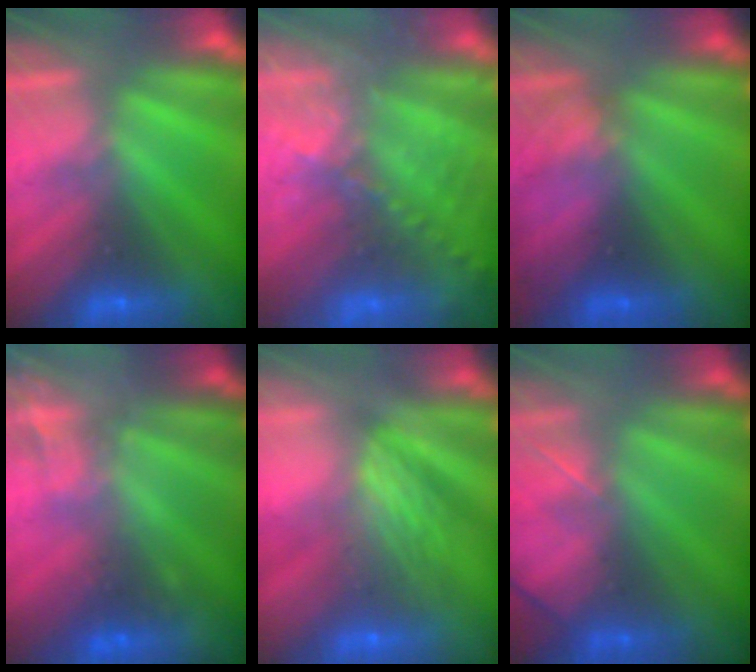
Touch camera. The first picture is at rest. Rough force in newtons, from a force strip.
{"total": 9.6}
{"total": 2.2}
{"total": 2.1}
{"total": 9.7}
{"total": 2.0}